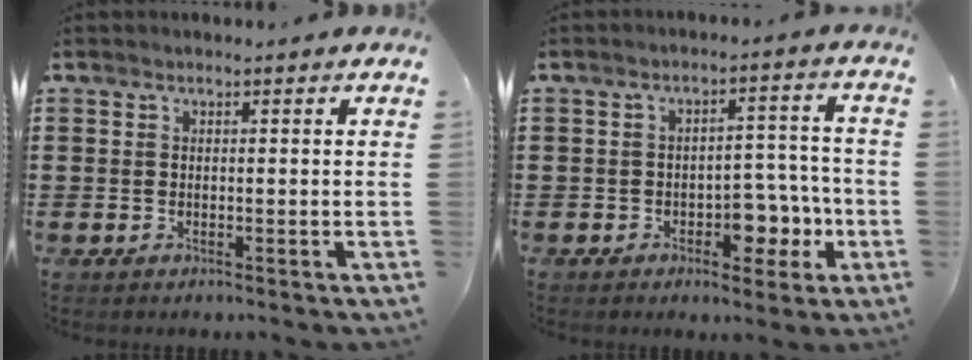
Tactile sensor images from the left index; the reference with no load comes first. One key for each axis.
{"total": 6.1, "fx": -2.7, "fy": 3.7, "fz": 4.0, "tx": -0.053, "ty": 0.009, "tz": -0.052}